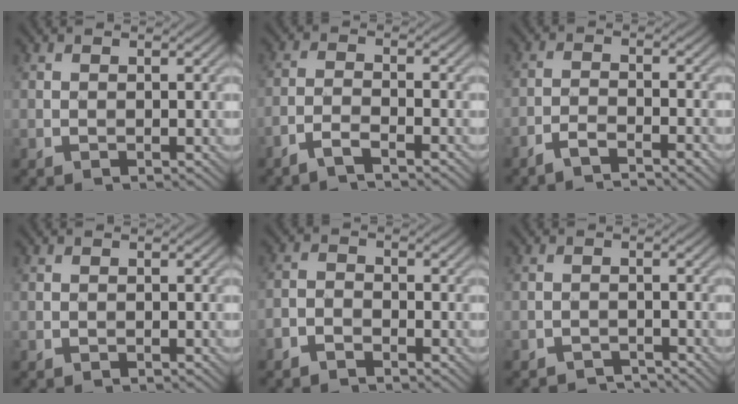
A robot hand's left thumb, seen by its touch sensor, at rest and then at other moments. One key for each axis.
{"total": 3.2, "fx": -2.6, "fy": 0.5, "fz": 1.9, "tx": -0.040, "ty": 0.002, "tz": -0.062}
{"total": 3.9, "fx": -3.2, "fy": 0.6, "fz": 2.1, "tx": -0.039, "ty": 0.003, "tz": -0.066}
{"total": 0.0}
{"total": 2.2, "fx": -2.0, "fy": 0.8, "fz": 0.8, "tx": -0.016, "ty": 0.002, "tz": -0.046}
{"total": 2.2, "fx": -2.2, "fy": 0.4, "fz": 0.3, "tx": 0.002, "ty": 0.004, "tz": -0.039}